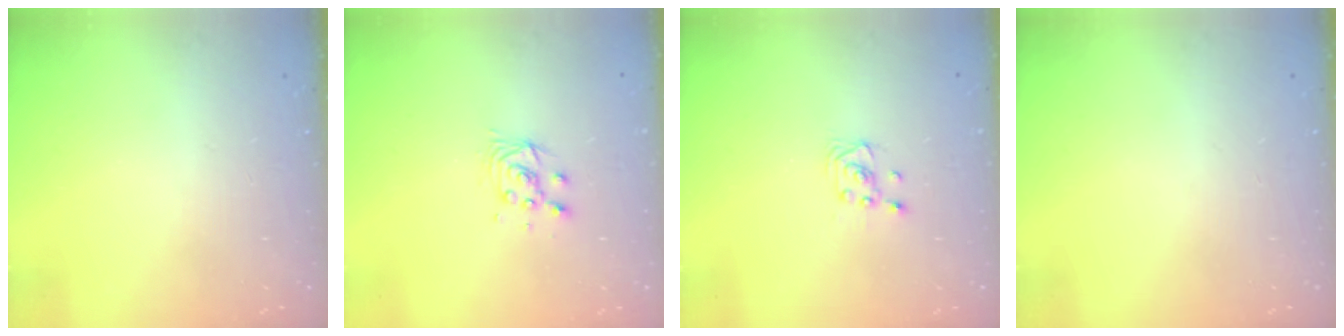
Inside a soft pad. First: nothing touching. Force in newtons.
{"total": 5.5, "press": 5.5, "slide": 0.5}
{"total": 2.6, "press": 2.6, "slide": 0.3}
{"total": 0.0}